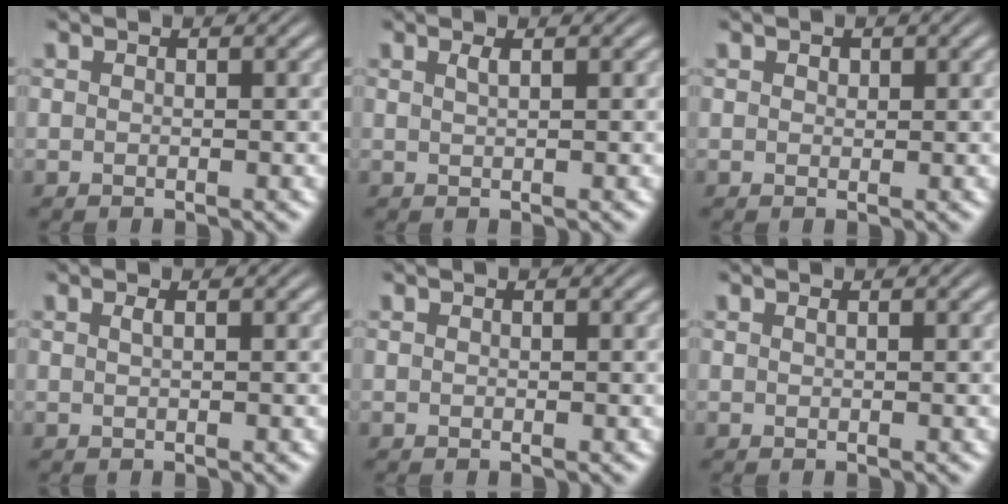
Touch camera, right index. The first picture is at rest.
{"total": 0.8, "force": [0.2, -0.3, 0.7], "torque": [-0.010, -0.002, 0.009]}
{"total": 0.5, "force": [0.3, 0.4, 0.2], "torque": [-0.004, -0.006, 0.010]}
{"total": 0.6, "force": [0.1, -0.2, 0.5], "torque": [-0.010, -0.003, 0.005]}
{"total": 0.8, "force": [-0.2, -0.7, -0.3], "torque": [0.010, -0.010, 0.006]}
{"total": 0.0}